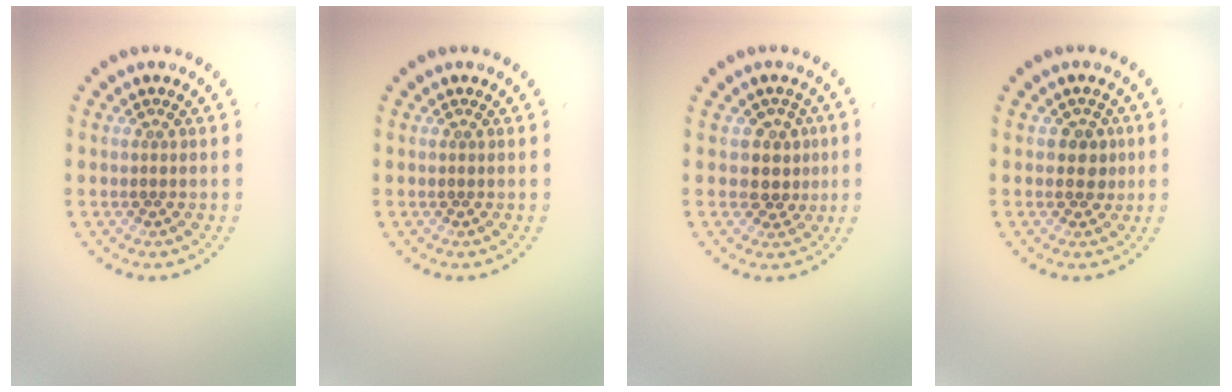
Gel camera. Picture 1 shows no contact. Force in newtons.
{"total": 0.0}
{"total": 2.5, "press": 1.9, "slide": 1.5}
{"total": 1.9, "press": 1.7, "slide": 0.9}